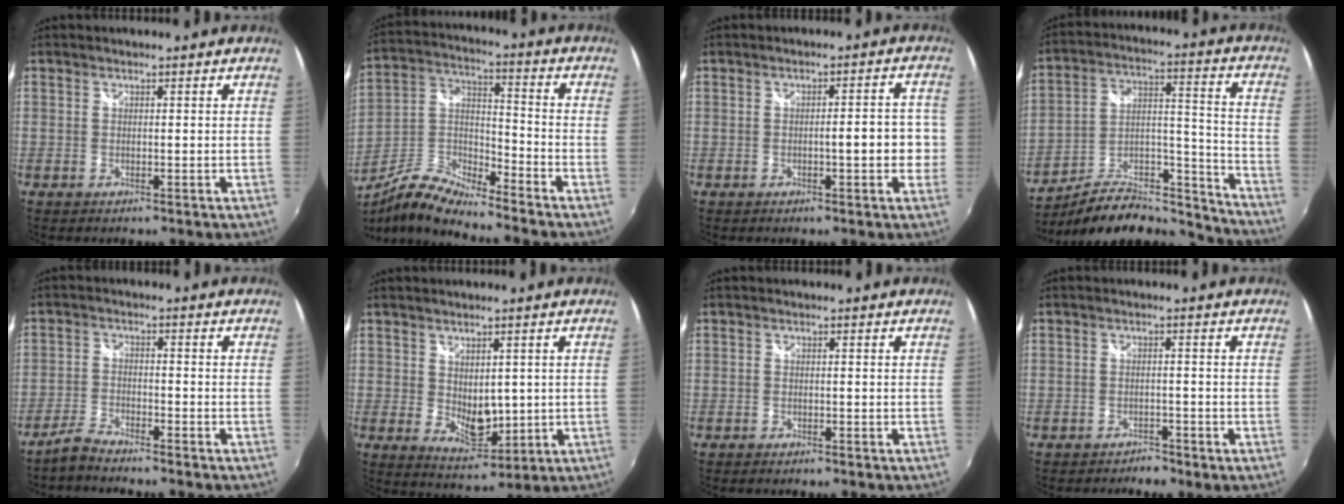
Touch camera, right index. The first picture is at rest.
{"total": 11.0, "force": [-8.5, 1.9, 6.7], "torque": [-0.148, -0.001, -0.173]}
{"total": 5.3, "force": [-0.9, 1.5, 5.0], "torque": [-0.071, 0.007, -0.009]}
{"total": 19.9, "force": [-16.9, 6.4, 8.4], "torque": [-0.128, 0.028, -0.247]}
{"total": 3.9, "force": [-3.7, 0.5, 1.2], "torque": [-0.040, -0.003, -0.075]}
{"total": 6.1, "force": [1.0, 4.1, 4.4], "torque": [-0.068, -0.013, 0.028]}
{"total": 1.0, "force": [-1.0, 0.3, 0.1], "torque": [-0.007, -0.008, -0.018]}
{"total": 2.6, "force": [-2.4, 1.0, 0.4], "torque": [-0.011, -0.007, -0.036]}